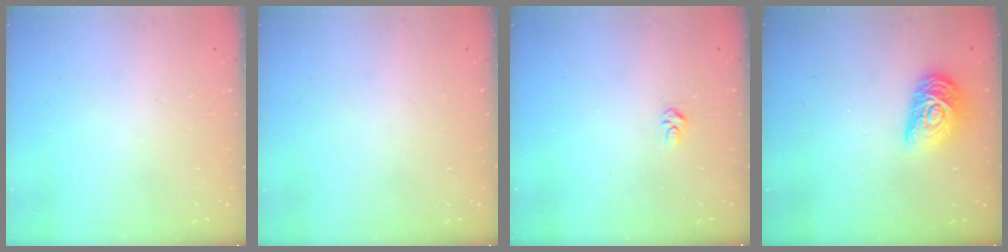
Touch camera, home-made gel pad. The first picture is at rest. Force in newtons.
{"total": 0.0}
{"total": 2.8, "press": 2.8, "slide": 0.4}
{"total": 12.6, "press": 12.6, "slide": 0.5}